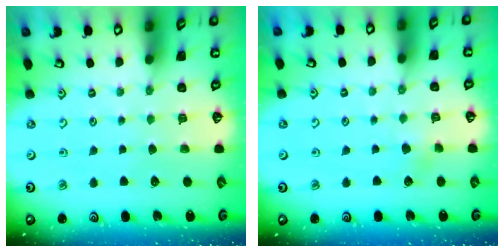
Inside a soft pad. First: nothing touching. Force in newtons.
{"total": 2.2, "press": 2.1, "slide": 0.5}